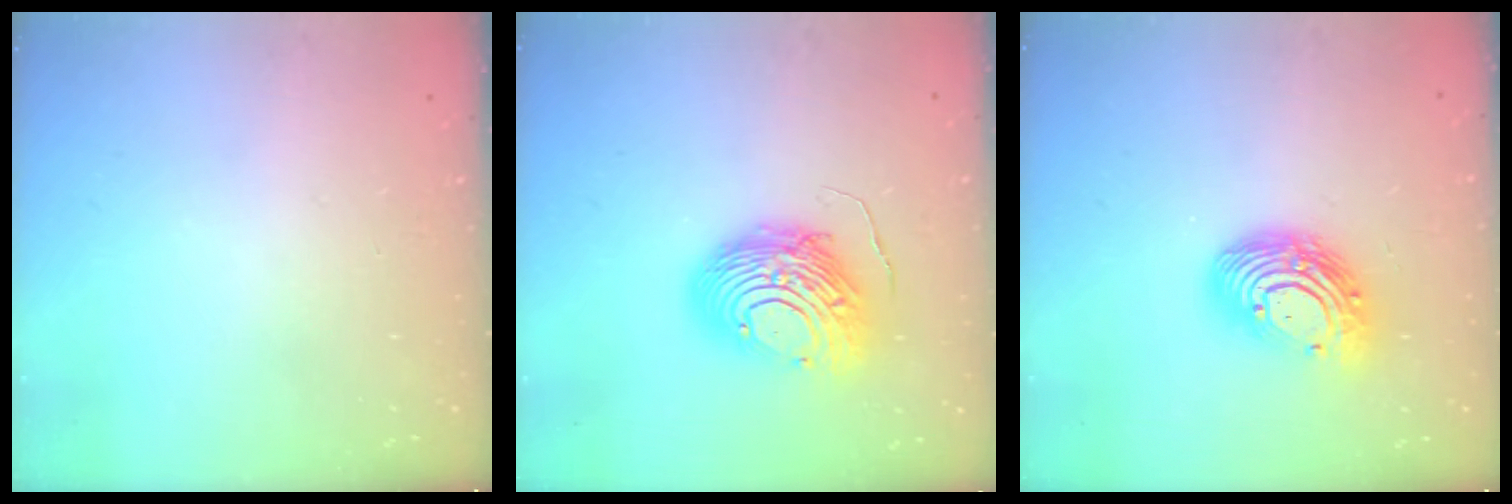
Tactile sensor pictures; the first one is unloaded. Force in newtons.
{"total": 12.6, "press": 12.6, "slide": 1.3}
{"total": 14.0, "press": 14.0, "slide": 1.1}